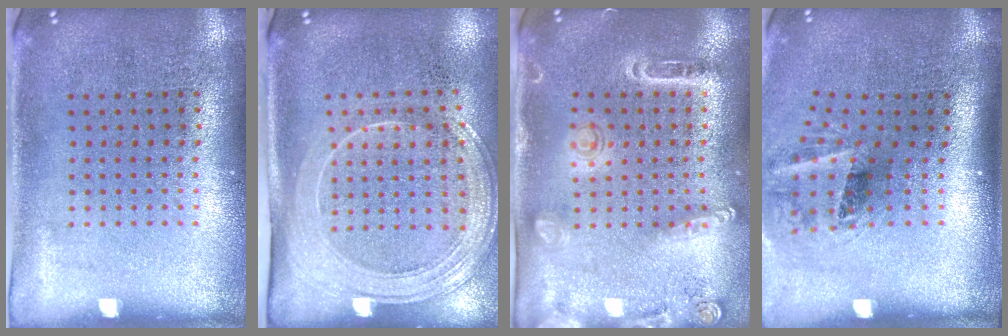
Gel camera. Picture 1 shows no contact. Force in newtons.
{"total": 2.1, "press": 1.9, "slide": 1.0}
{"total": 1.6, "press": 1.5, "slide": 0.6}
{"total": 1.6, "press": 1.2, "slide": 1.0}